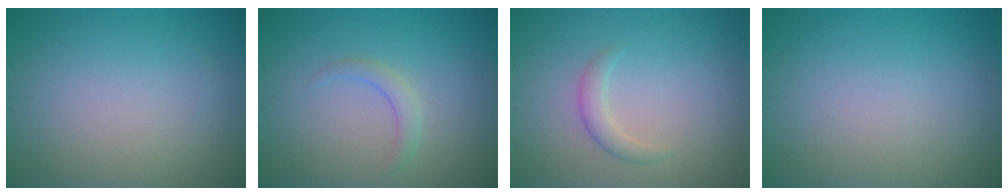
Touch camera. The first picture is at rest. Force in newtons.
{"total": 1.4, "press": 1.4, "slide": 0.0}
{"total": 1.6, "press": 1.6, "slide": 0.2}
{"total": 0.0}